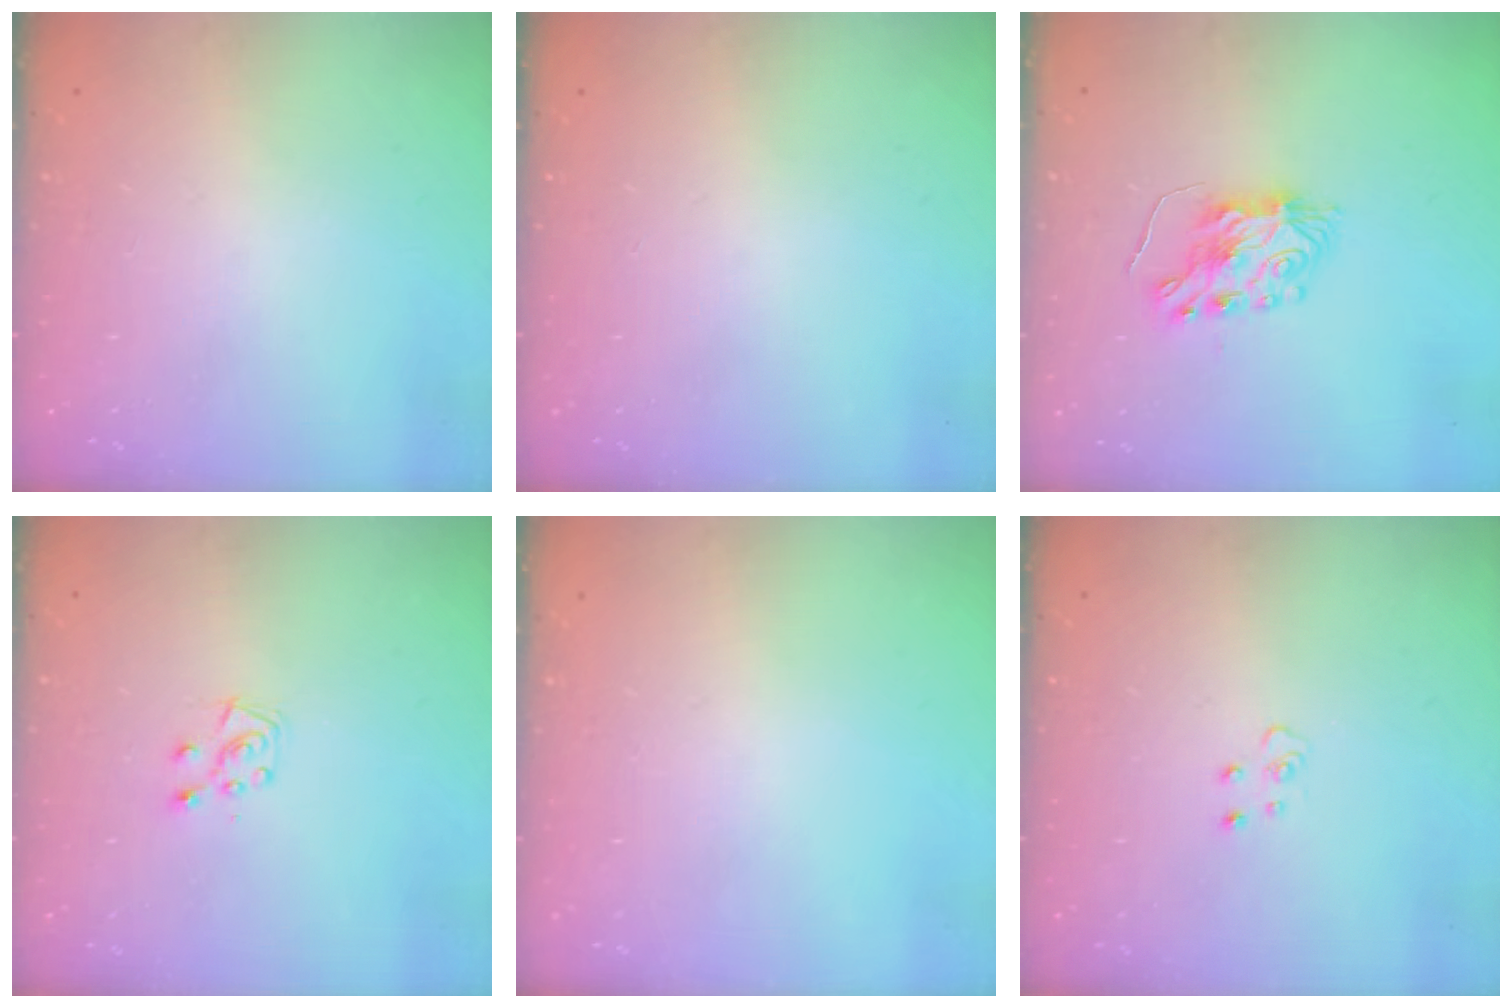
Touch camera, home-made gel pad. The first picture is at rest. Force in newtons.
{"total": 0.0}
{"total": 7.5, "press": 7.5, "slide": 0.6}
{"total": 7.0, "press": 6.9, "slide": 0.6}
{"total": 0.0}
{"total": 4.4, "press": 4.3, "slide": 0.3}